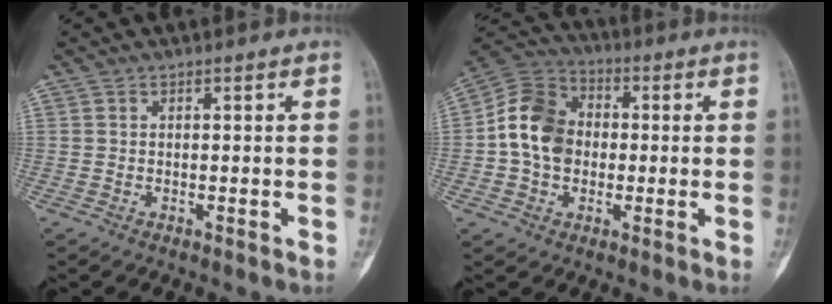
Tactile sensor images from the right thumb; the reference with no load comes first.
{"total": 12.5, "force": [-0.3, 10.0, 7.4], "torque": [-0.118, 0.029, -0.015]}